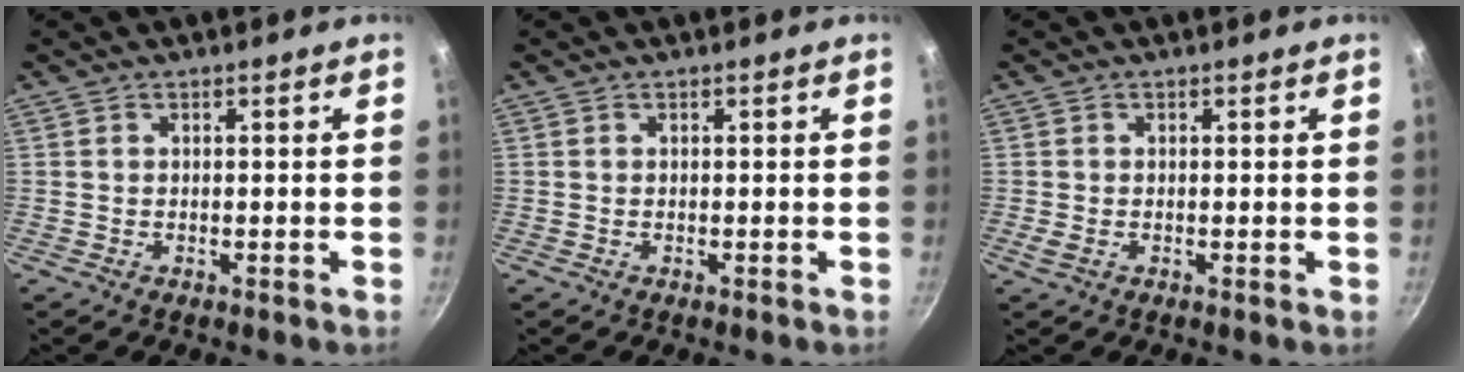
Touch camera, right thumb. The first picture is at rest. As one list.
[{"total": 0.0}, {"total": 1.2, "force": [-0.2, 0.7, 0.9], "torque": [-0.017, -0.001, -0.004]}]